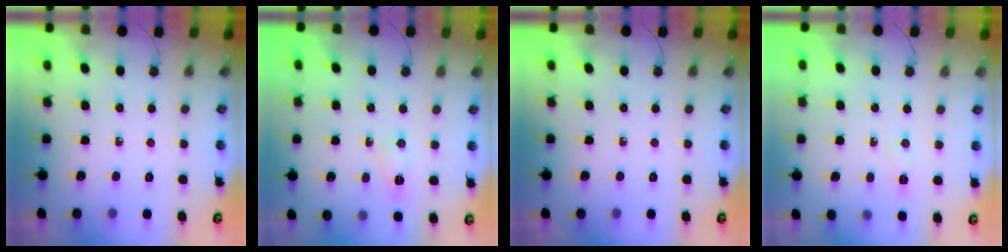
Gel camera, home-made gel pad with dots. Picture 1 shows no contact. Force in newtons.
{"total": 4.0, "press": 4.0, "slide": 0.6}
{"total": 0.0}
{"total": 3.1, "press": 2.5, "slide": 1.8}